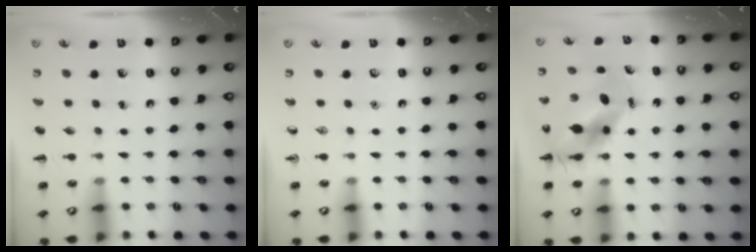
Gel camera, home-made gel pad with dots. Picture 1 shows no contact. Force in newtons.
{"total": 0.0}
{"total": 9.3, "press": 9.0, "slide": 2.4}